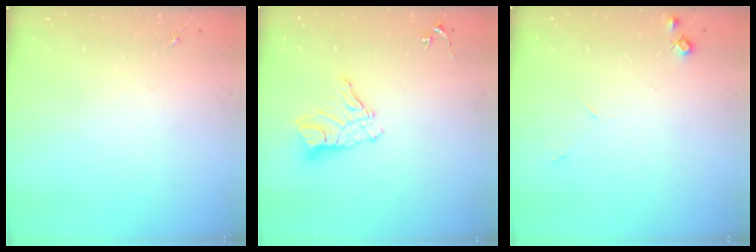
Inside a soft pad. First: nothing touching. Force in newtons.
{"total": 11.3, "press": 11.2, "slide": 0.9}
{"total": 5.6, "press": 5.6, "slide": 0.8}